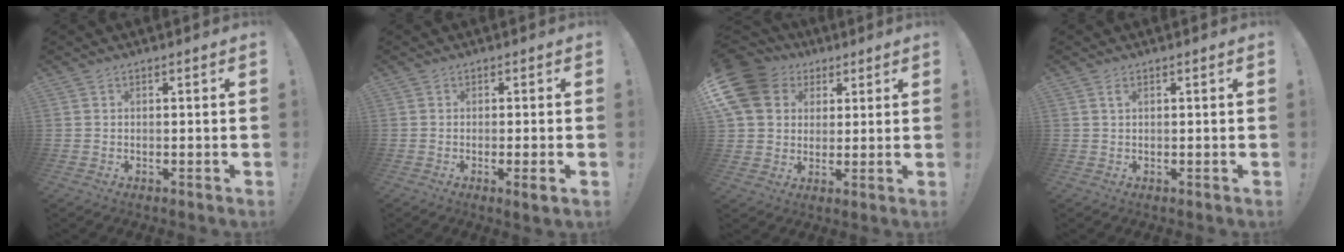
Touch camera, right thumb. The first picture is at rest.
{"total": 3.1, "force": [-0.8, -0.4, 3.0], "torque": [-0.053, -0.004, -0.012]}
{"total": 14.7, "force": [5.4, 11.8, 6.8], "torque": [-0.118, -0.019, 0.110]}
{"total": 1.2, "force": [0.5, 0.4, 1.0], "torque": [-0.017, 0.000, 0.008]}